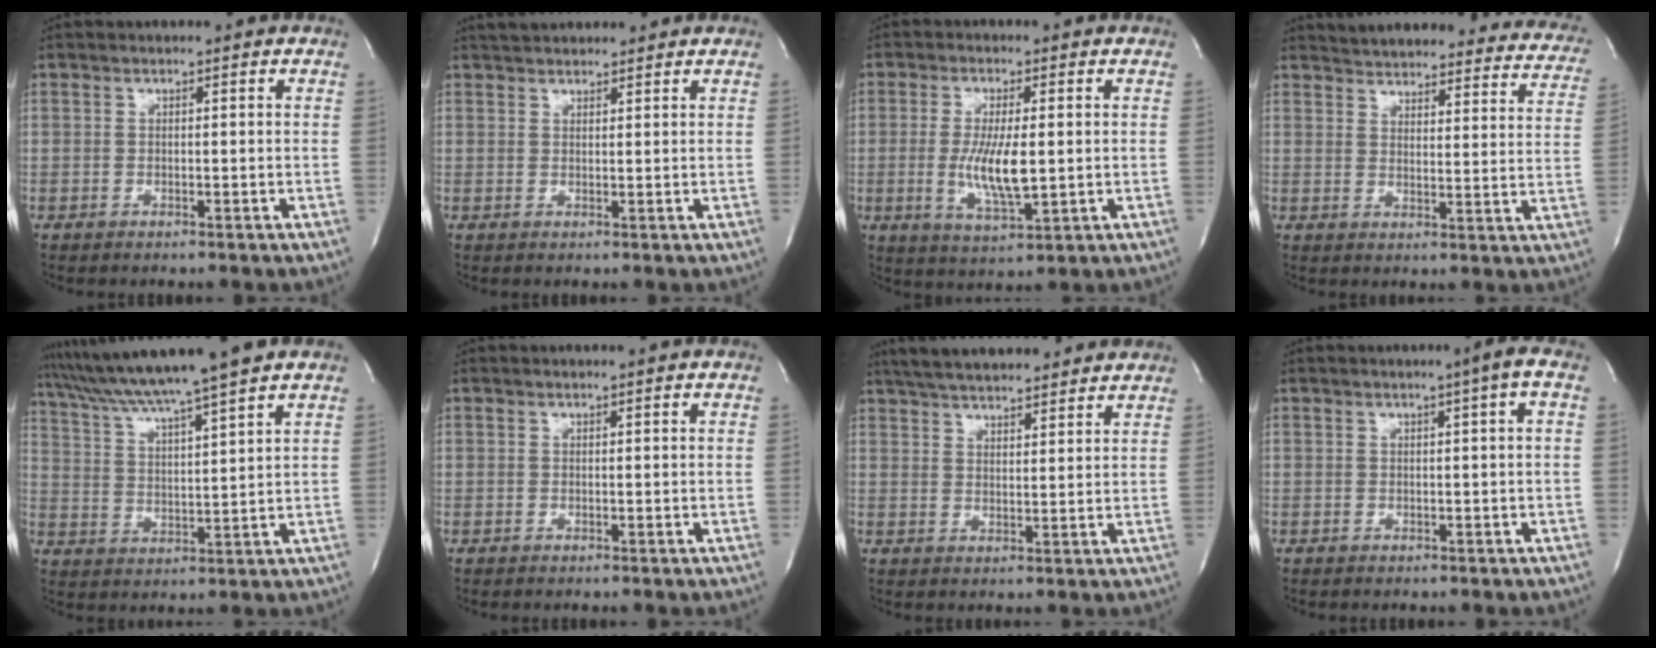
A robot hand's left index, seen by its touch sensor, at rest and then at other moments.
{"total": 4.6, "force": [4.3, 1.2, 1.3], "torque": [-0.017, 0.032, 0.068]}
{"total": 7.7, "force": [-0.5, 1.6, 7.5], "torque": [-0.147, -0.020, -0.007]}
{"total": 25.2, "force": [23.2, 6.5, 7.2], "torque": [-0.096, -0.055, 0.260]}
{"total": 13.6, "force": [11.5, -1.7, 7.0], "torque": [-0.125, 0.015, 0.188]}
{"total": 0.7, "force": [0.6, -0.2, 0.3], "torque": [-0.004, -0.001, 0.012]}
{"total": 15.5, "force": [13.8, 3.0, 6.5], "torque": [-0.106, 0.034, 0.202]}
{"total": 1.9, "force": [0.5, -0.3, 1.8], "torque": [-0.028, 0.004, 0.007]}